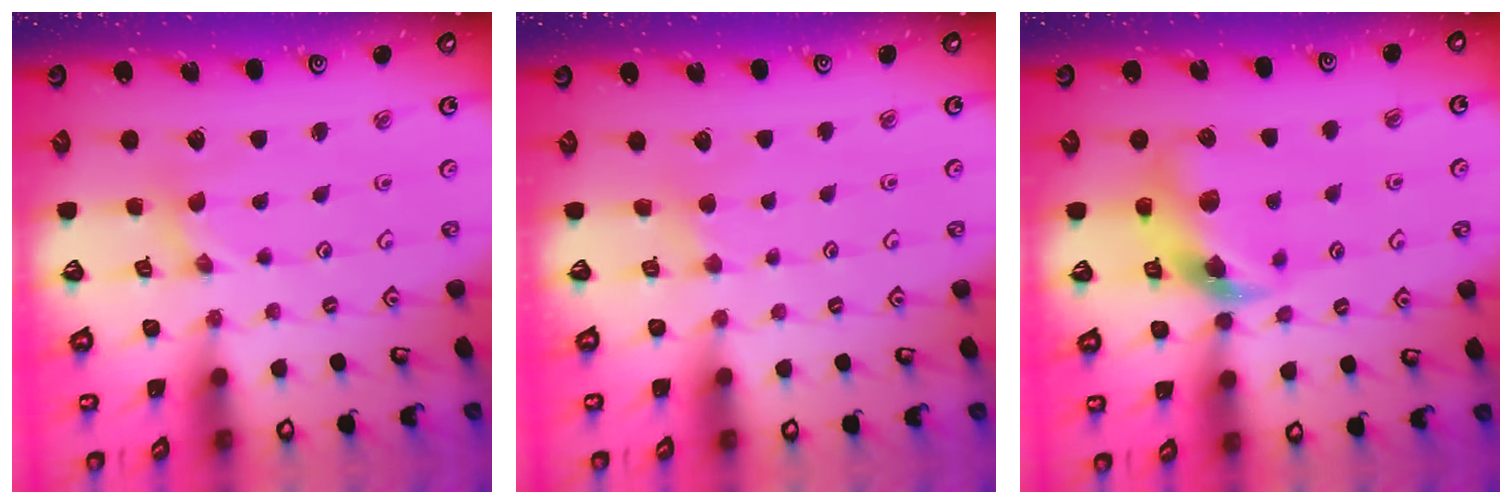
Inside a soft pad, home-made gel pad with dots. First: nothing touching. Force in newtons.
{"total": 2.0, "press": 1.9, "slide": 0.4}
{"total": 11.2, "press": 11.1, "slide": 1.7}